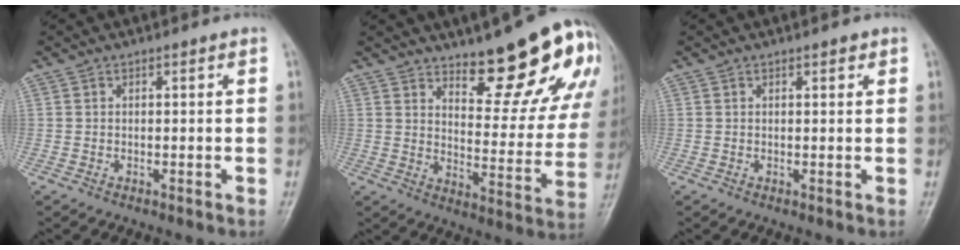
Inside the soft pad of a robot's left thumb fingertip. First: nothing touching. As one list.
[{"total": 18.3, "force": [13.0, 5.4, 11.6], "torque": [-0.107, -0.108, 0.178]}, {"total": 1.1, "force": [0.7, 0.5, 0.7], "torque": [-0.006, -0.001, 0.007]}]